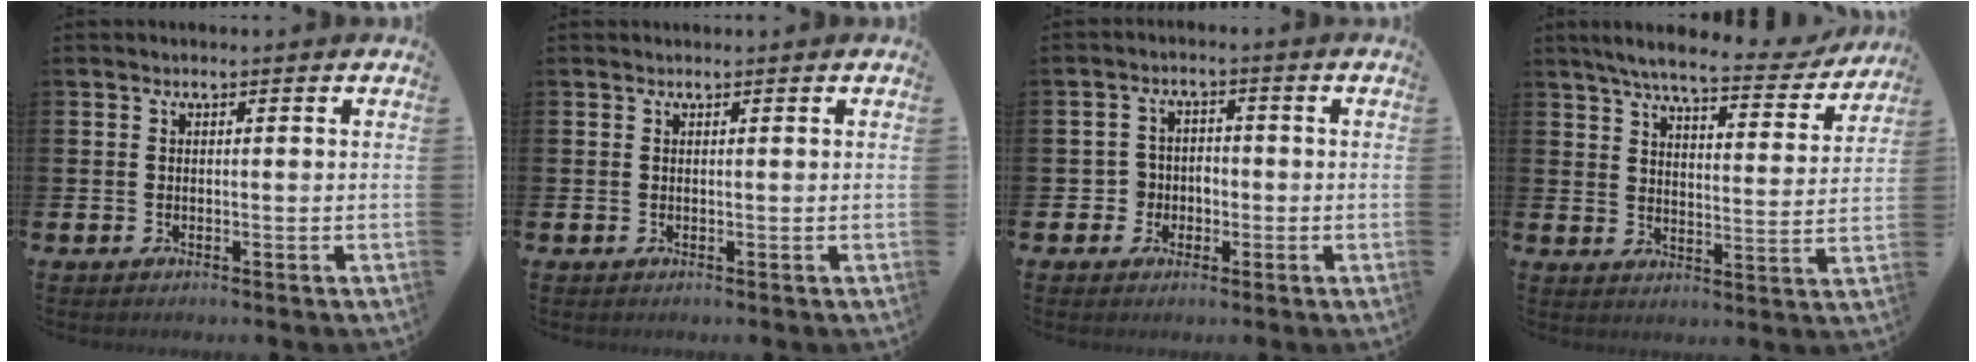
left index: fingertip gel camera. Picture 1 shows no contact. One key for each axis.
{"total": 0.0}
{"total": 3.2, "fx": -1.1, "fy": 2.9, "fz": 0.4, "tx": -0.021, "ty": 0.007, "tz": -0.028}
{"total": 6.9, "fx": 6.2, "fy": 0.9, "fz": 3.0, "tx": -0.070, "ty": -0.037, "tz": 0.101}